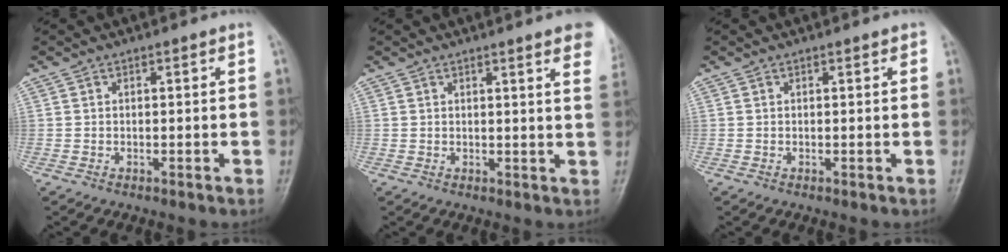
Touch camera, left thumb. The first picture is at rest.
{"total": 9.1, "force": [6.0, 1.3, 6.6], "torque": [-0.062, -0.012, 0.056]}
{"total": 0.8, "force": [0.5, 0.3, 0.5], "torque": [-0.007, 0.000, 0.002]}